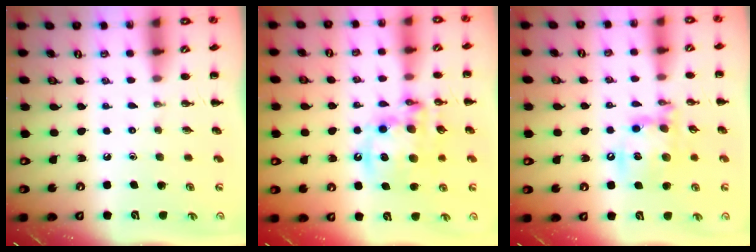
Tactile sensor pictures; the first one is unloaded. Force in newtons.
{"total": 14.6, "press": 14.1, "slide": 3.6}
{"total": 14.6, "press": 14.3, "slide": 3.0}